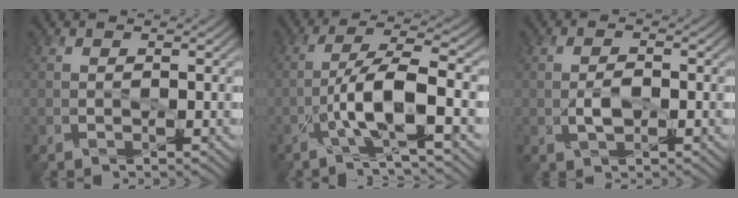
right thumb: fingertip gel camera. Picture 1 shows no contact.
{"total": 6.4, "force": [-3.0, 0.1, 5.7], "torque": [-0.105, 0.021, -0.061]}
{"total": 2.0, "force": [-0.5, 0.7, 1.8], "torque": [-0.036, 0.003, -0.007]}